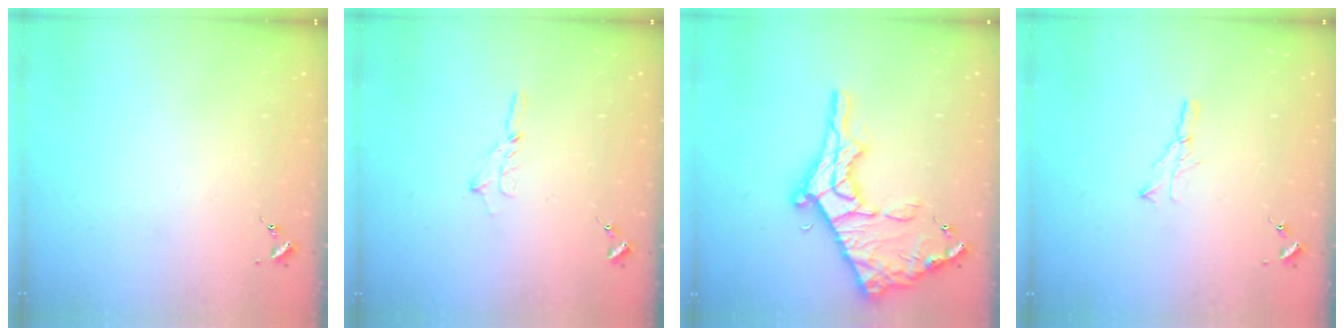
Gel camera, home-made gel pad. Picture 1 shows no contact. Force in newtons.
{"total": 2.5, "press": 2.5, "slide": 0.2}
{"total": 21.0, "press": 20.9, "slide": 1.8}
{"total": 5.2, "press": 5.2, "slide": 0.3}